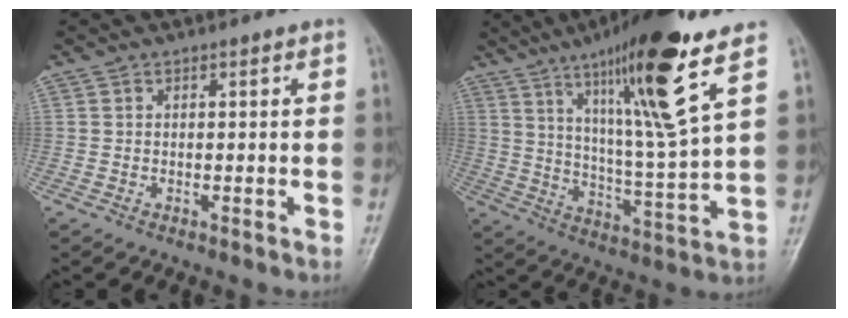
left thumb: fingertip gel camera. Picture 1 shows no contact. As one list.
[{"total": 19.3, "force": [10.9, 1.5, 15.8], "torque": [-0.255, -0.055, 0.184]}]